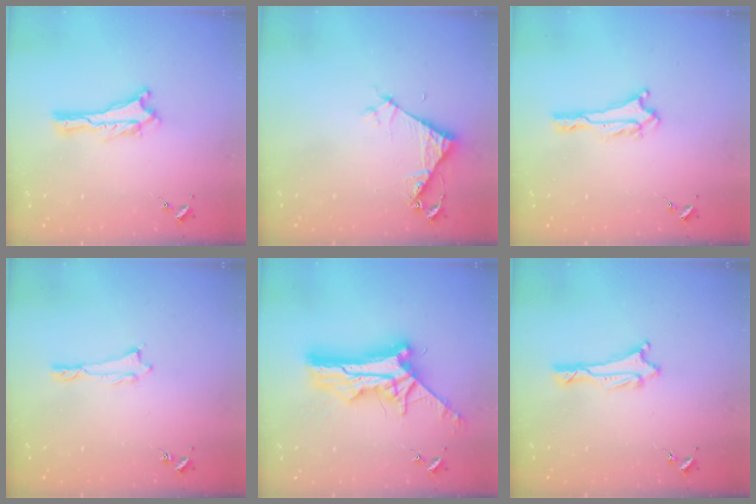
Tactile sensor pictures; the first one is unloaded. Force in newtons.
{"total": 4.0, "press": 4.0, "slide": 0.3}
{"total": 0.6, "press": 0.6, "slide": 0.1}
{"total": 0.0}
{"total": 10.4, "press": 10.4, "slide": 0.9}
{"total": 1.1, "press": 1.1, "slide": 0.1}